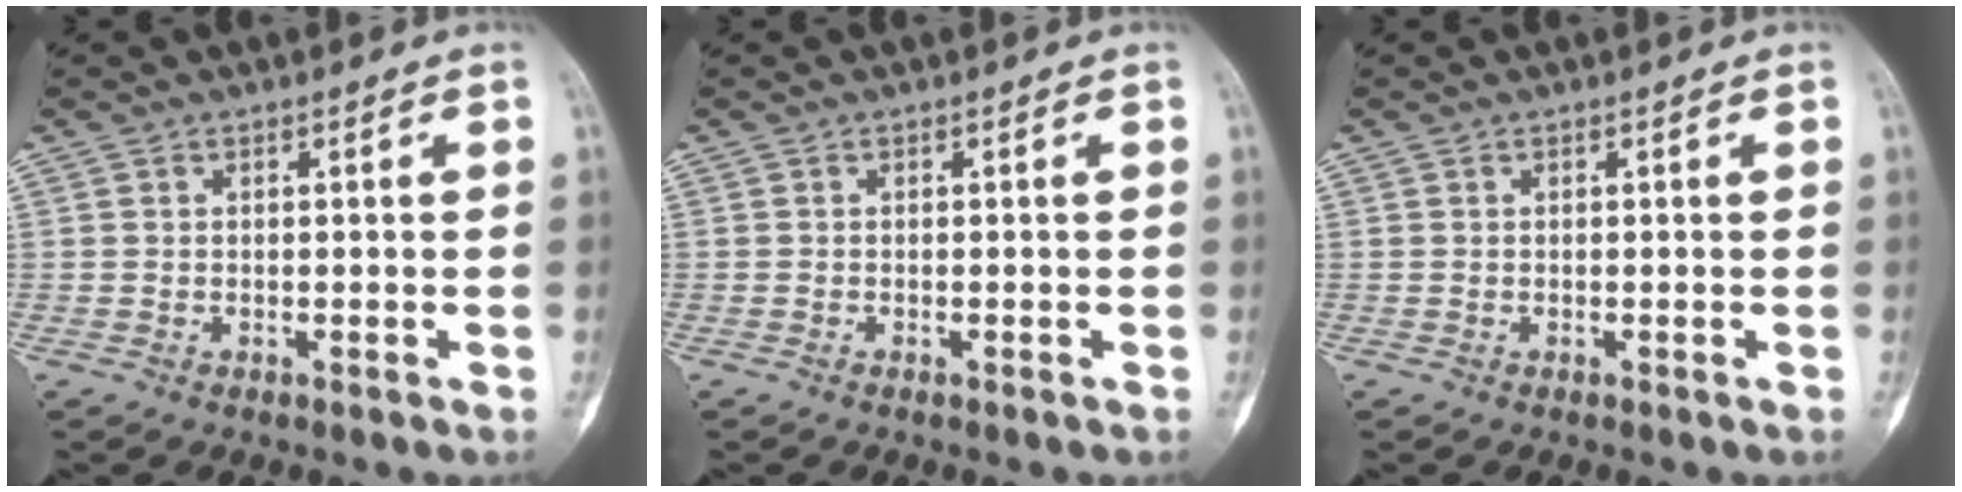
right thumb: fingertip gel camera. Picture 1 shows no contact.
{"total": 0.0}
{"total": 0.0}